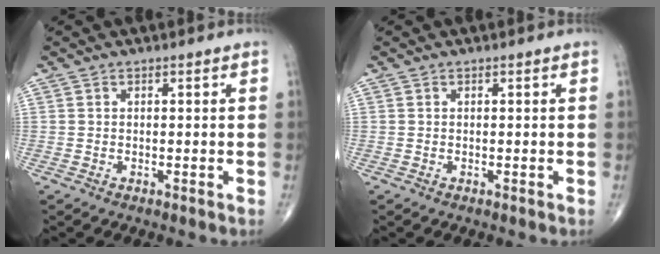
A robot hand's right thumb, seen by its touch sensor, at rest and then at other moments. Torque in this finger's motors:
{"motor_torque": [0.04, 0.04, -0.01, 0.00, 0.01]}